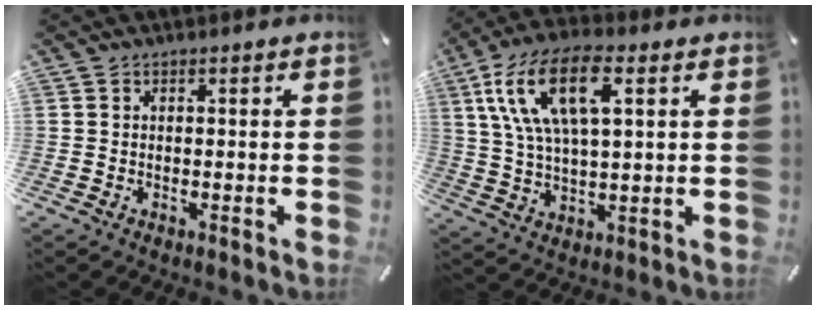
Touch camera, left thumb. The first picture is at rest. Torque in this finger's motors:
{"motor_torque": [2.53, 2.48, 1.47, -1.30, 0.81]}